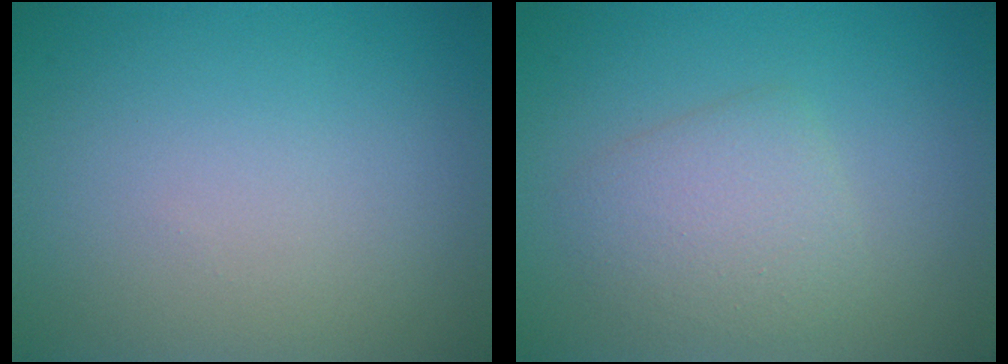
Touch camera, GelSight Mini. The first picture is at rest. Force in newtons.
{"total": 3.0, "press": 3.0, "slide": 0.0}